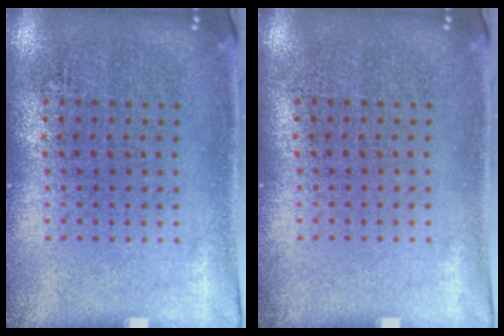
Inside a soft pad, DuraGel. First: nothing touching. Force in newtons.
{"total": 0.0}